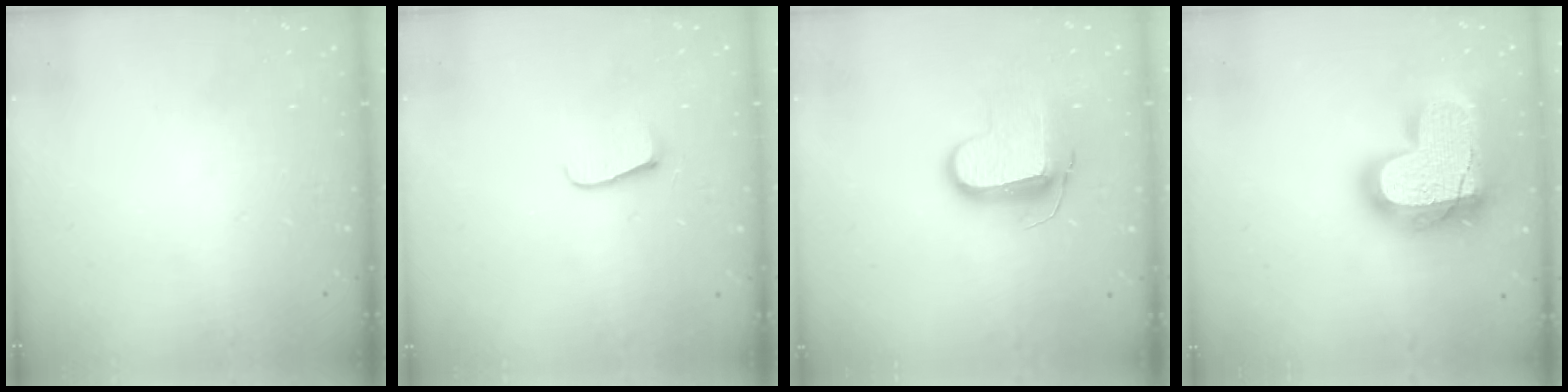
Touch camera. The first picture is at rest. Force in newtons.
{"total": 5.4, "press": 5.4, "slide": 0.5}
{"total": 10.3, "press": 10.3, "slide": 1.1}
{"total": 26.4, "press": 26.3, "slide": 2.0}